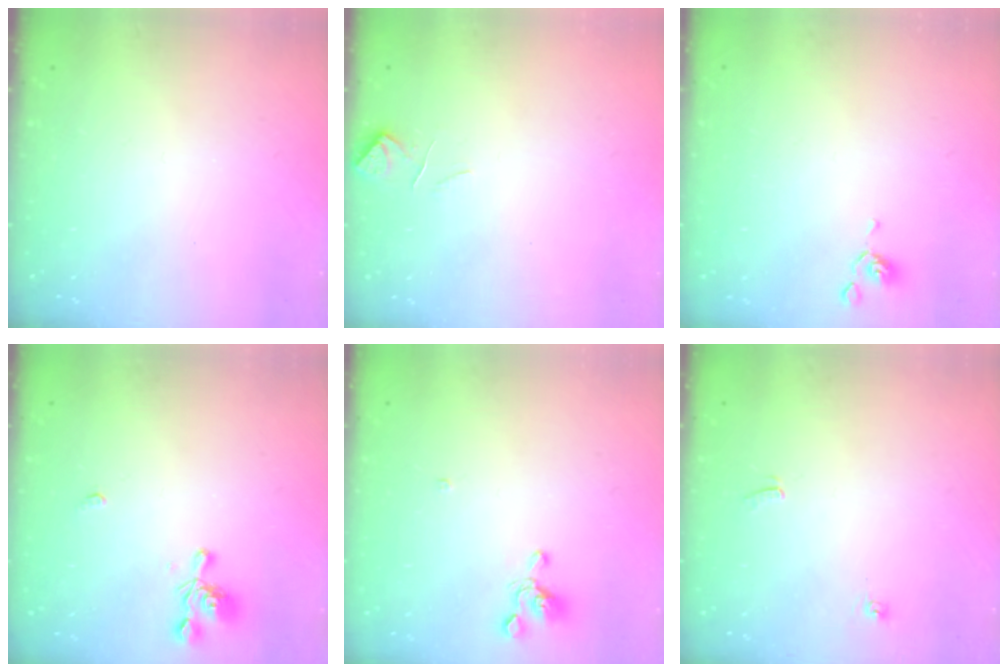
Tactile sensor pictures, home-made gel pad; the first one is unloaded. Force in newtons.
{"total": 0.8, "press": 0.3, "slide": 0.7}
{"total": 1.8, "press": 1.8, "slide": 0.2}
{"total": 2.6, "press": 2.5, "slide": 0.4}
{"total": 0.7, "press": 0.3, "slide": 0.6}
{"total": 4.9, "press": 4.9, "slide": 0.1}